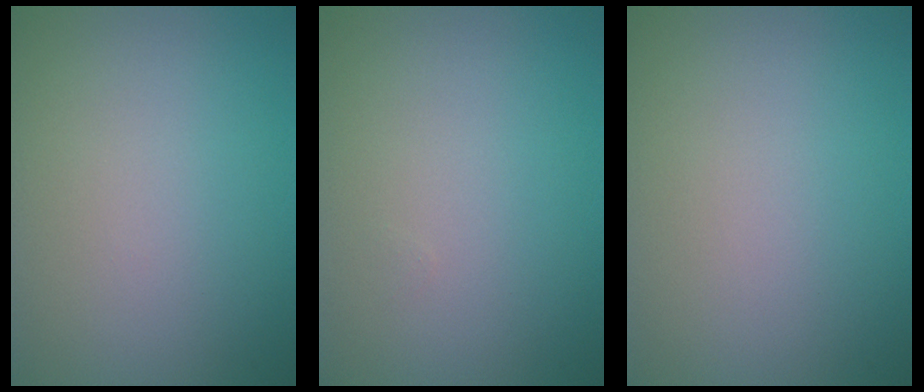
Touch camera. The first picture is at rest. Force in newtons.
{"total": 0.0}
{"total": 0.0}